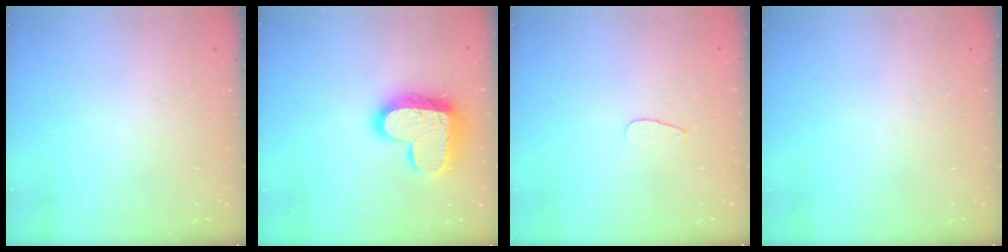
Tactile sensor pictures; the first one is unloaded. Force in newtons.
{"total": 17.7, "press": 17.7, "slide": 1.3}
{"total": 3.3, "press": 3.3, "slide": 0.3}
{"total": 0.0}